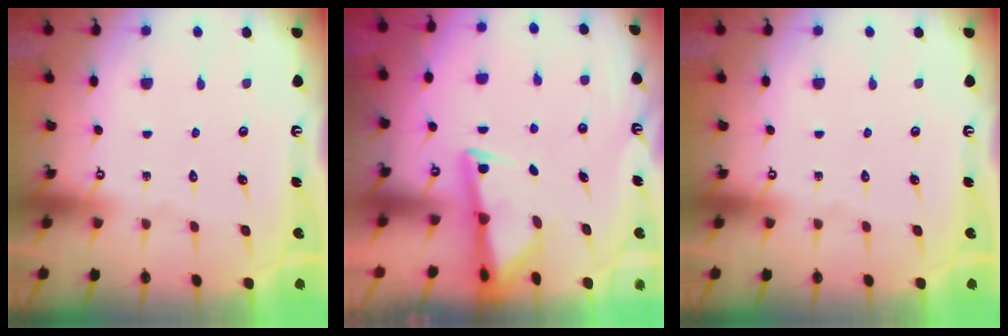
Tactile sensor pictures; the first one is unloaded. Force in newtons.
{"total": 2.8, "press": 2.7, "slide": 0.7}
{"total": 0.0}